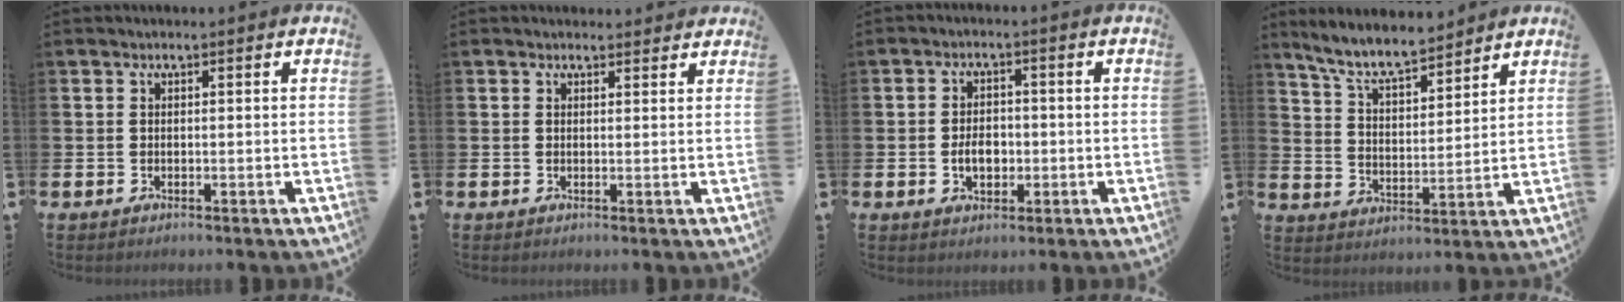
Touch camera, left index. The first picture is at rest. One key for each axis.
{"total": 1.3, "fx": 1.3, "fy": 0.4, "fz": 0.0, "tx": 0.015, "ty": -0.003, "tz": 0.020}
{"total": 3.6, "fx": -0.8, "fy": 2.5, "fz": 2.5, "tx": -0.033, "ty": -0.002, "tz": -0.020}
{"total": 7.8, "fx": 7.1, "fy": 1.3, "fz": 3.0, "tx": -0.087, "ty": -0.035, "tz": 0.126}